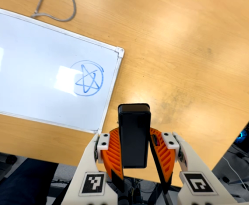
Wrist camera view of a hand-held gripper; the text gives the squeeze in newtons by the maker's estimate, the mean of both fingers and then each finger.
{"total": 6.0, "left": 5.2, "right": 6.7}